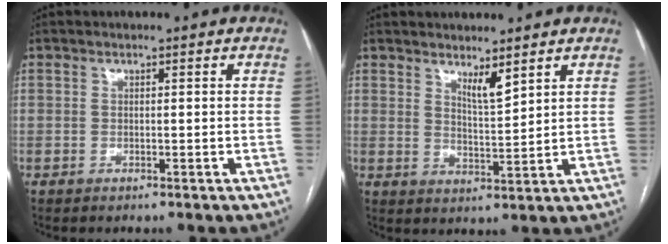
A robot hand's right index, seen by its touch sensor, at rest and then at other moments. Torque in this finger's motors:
{"motor_torque": [0.02, 0.02, 0.03, 0.04]}